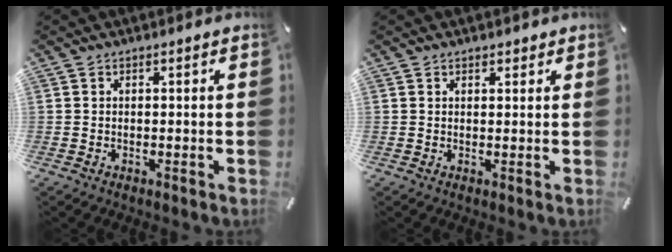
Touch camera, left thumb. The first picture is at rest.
{"total": 1.1, "force": [0.7, 0.7, 0.3], "torque": [-0.006, 0.002, 0.013]}